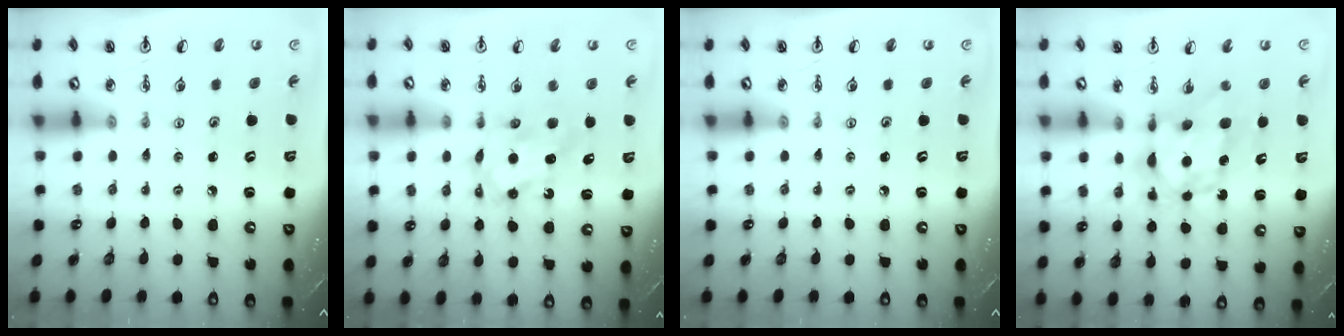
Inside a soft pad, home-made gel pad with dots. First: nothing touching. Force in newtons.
{"total": 6.7, "press": 6.7, "slide": 0.4}
{"total": 0.0}
{"total": 7.6, "press": 7.6, "slide": 0.8}